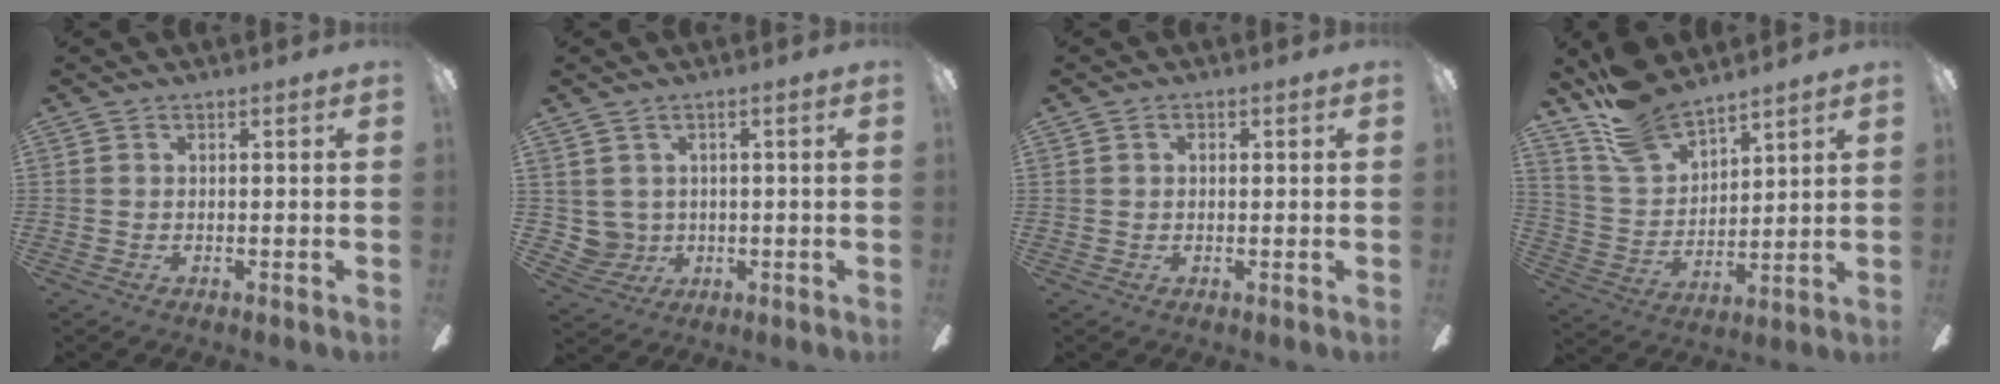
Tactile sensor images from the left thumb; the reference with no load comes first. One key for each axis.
{"total": 4.0, "fx": 1.4, "fy": 3.8, "fz": 0.1, "tx": -0.027, "ty": -0.003, "tz": 0.028}
{"total": 1.0, "fx": 0.3, "fy": 0.7, "fz": 0.6, "tx": -0.011, "ty": 0.005, "tz": 0.005}
{"total": 12.6, "fx": 10.9, "fy": 4.8, "fz": 4.1, "tx": -0.106, "ty": -0.063, "tz": 0.210}